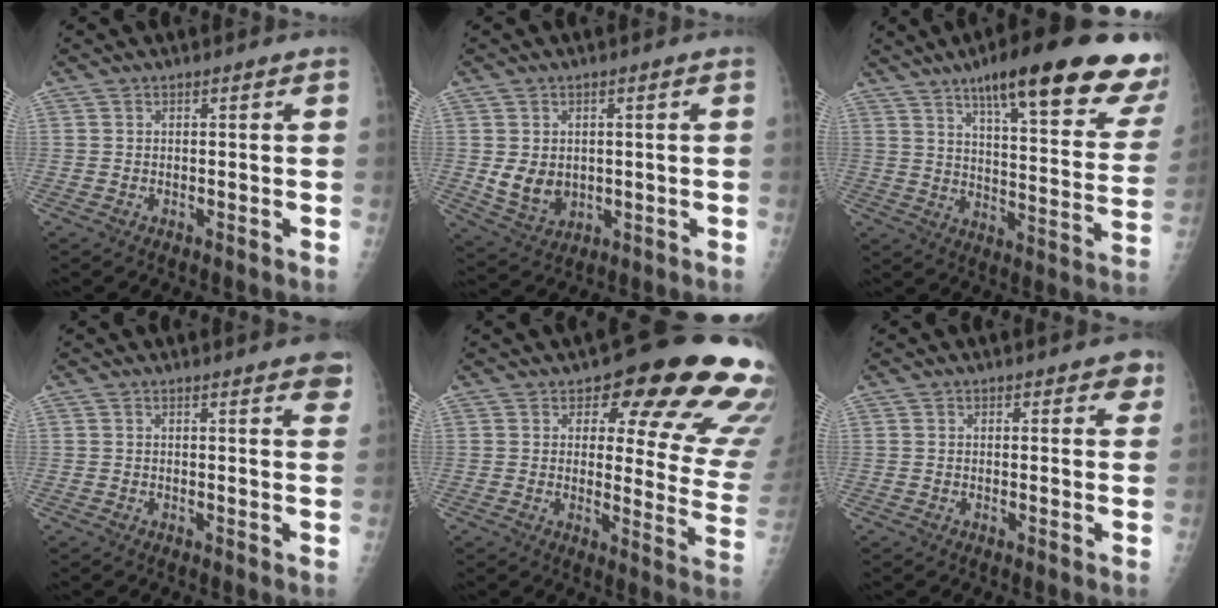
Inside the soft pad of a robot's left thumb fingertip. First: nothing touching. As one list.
[{"total": 6.7, "force": [0.0, 5.4, 3.9], "torque": [-0.046, -0.009, 0.019]}, {"total": 26.3, "force": [17.7, 5.2, 18.7], "torque": [-0.229, -0.058, 0.237]}, {"total": 4.4, "force": [3.0, 1.0, 3.1], "torque": [-0.022, -0.004, 0.027]}, {"total": 20.2, "force": [12.5, 7.8, 13.8], "torque": [-0.119, -0.071, 0.141]}, {"total": 2.9, "force": [1.6, 1.9, 1.6], "torque": [0.012, -0.005, 0.014]}]